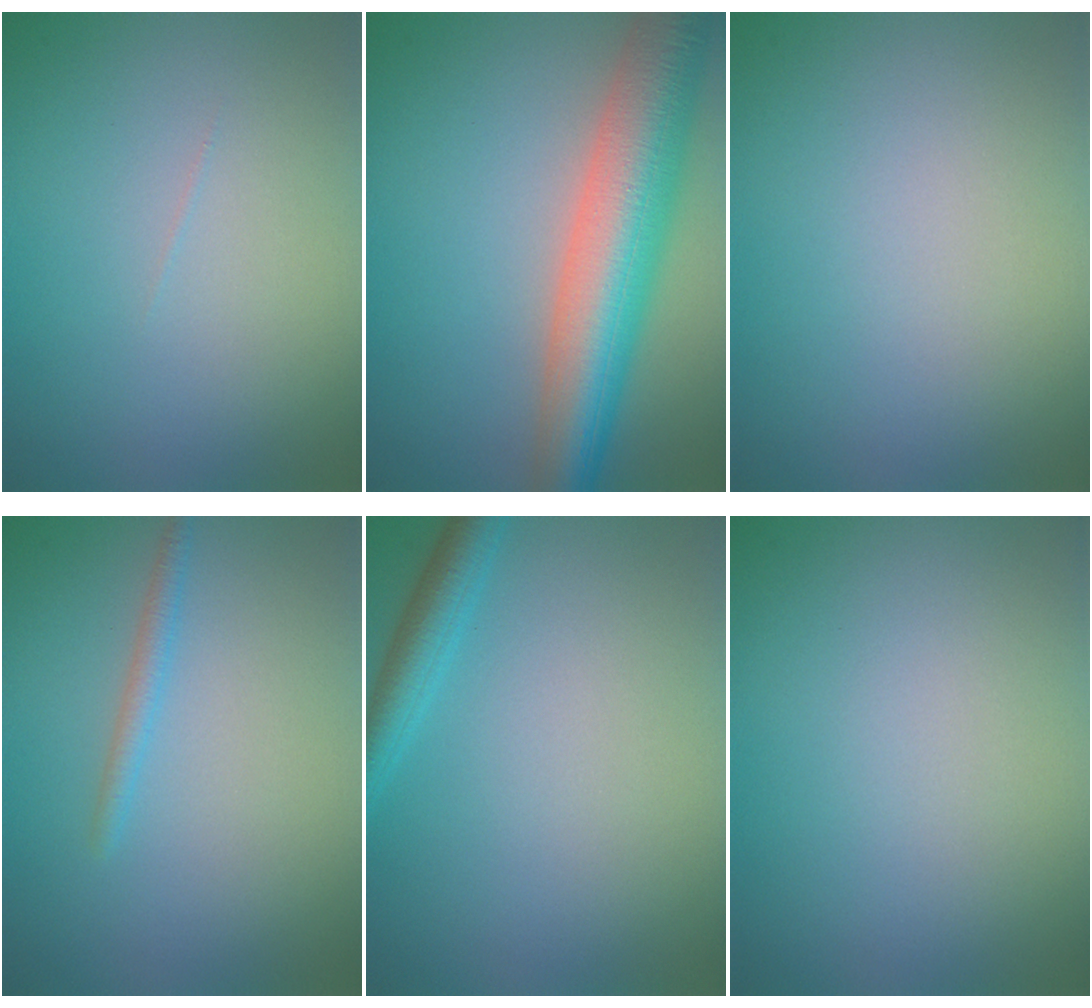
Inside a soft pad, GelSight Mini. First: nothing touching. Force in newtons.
{"total": 9.8, "press": 9.8, "slide": 0.1}
{"total": 0.0}
{"total": 1.3, "press": 1.3, "slide": 0.0}
{"total": 2.7, "press": 2.7, "slide": 0.2}
{"total": 0.0}